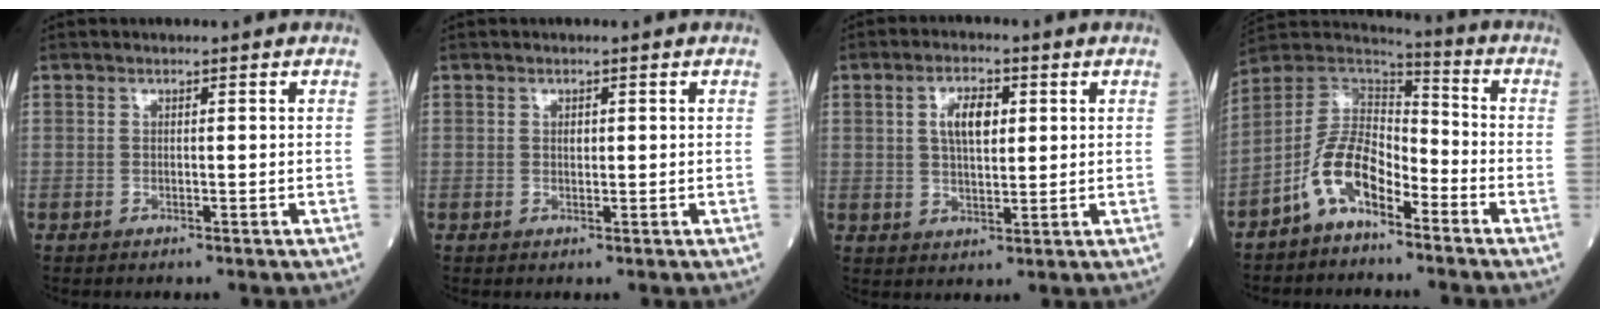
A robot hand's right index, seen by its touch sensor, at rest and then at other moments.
{"total": 0.8, "force": [0.2, 0.5, 0.6], "torque": [-0.009, 0.001, 0.002]}
{"total": 5.7, "force": [1.6, 2.5, 4.9], "torque": [-0.090, 0.009, 0.030]}
{"total": 10.2, "force": [-5.7, 4.7, 7.1], "torque": [-0.154, 0.020, -0.114]}